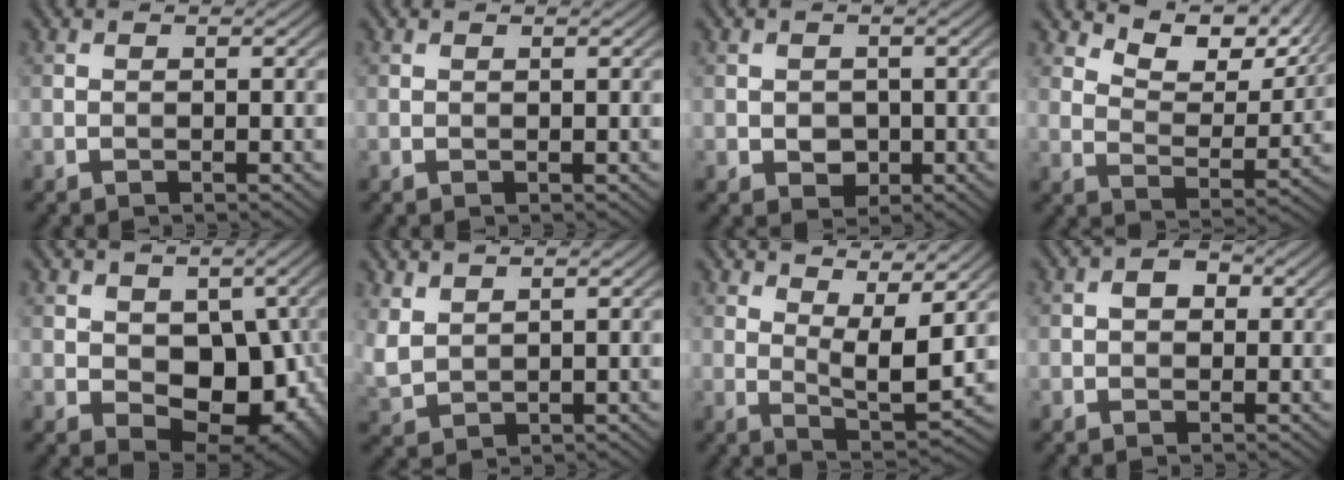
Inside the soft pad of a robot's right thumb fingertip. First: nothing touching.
{"total": 0.0}
{"total": 2.2, "force": [-0.2, 2.0, 1.0], "torque": [-0.027, -0.008, -0.004]}
{"total": 9.9, "force": [7.5, 3.7, 5.4], "torque": [-0.104, -0.002, 0.128]}
{"total": 9.8, "force": [-0.1, 6.6, 7.3], "torque": [-0.120, -0.022, 0.008]}
{"total": 3.7, "force": [2.7, 1.6, 1.9], "torque": [-0.062, 0.002, 0.064]}
{"total": 8.0, "force": [4.5, 2.2, 6.2], "torque": [-0.111, -0.008, 0.080]}
{"total": 2.0, "force": [0.2, 1.6, 1.2], "torque": [-0.021, 0.002, -0.004]}